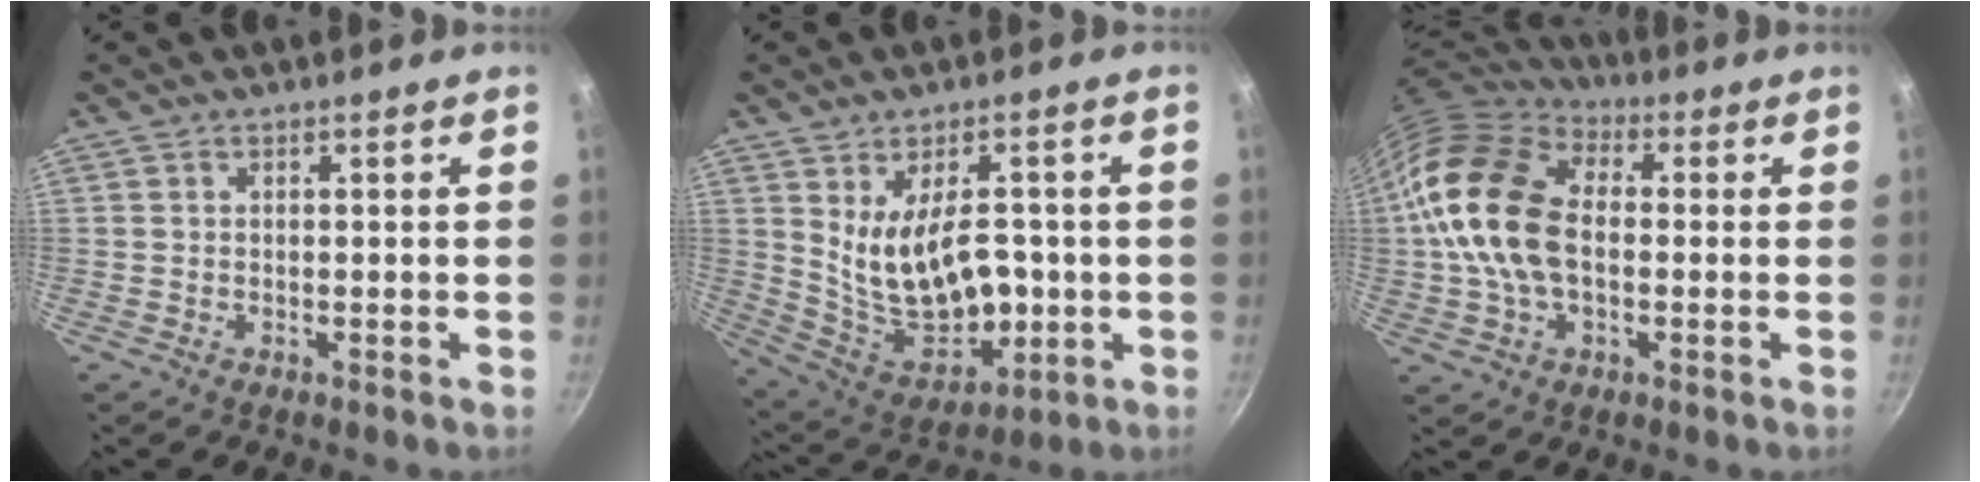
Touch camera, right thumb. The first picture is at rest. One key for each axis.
{"total": 16.4, "fx": 0.3, "fy": 10.1, "fz": 12.9, "tx": -0.169, "ty": -0.028, "tz": 0.036}
{"total": 19.2, "fx": 0.2, "fy": 12.6, "fz": 14.5, "tx": -0.268, "ty": 0.028, "tz": -0.007}